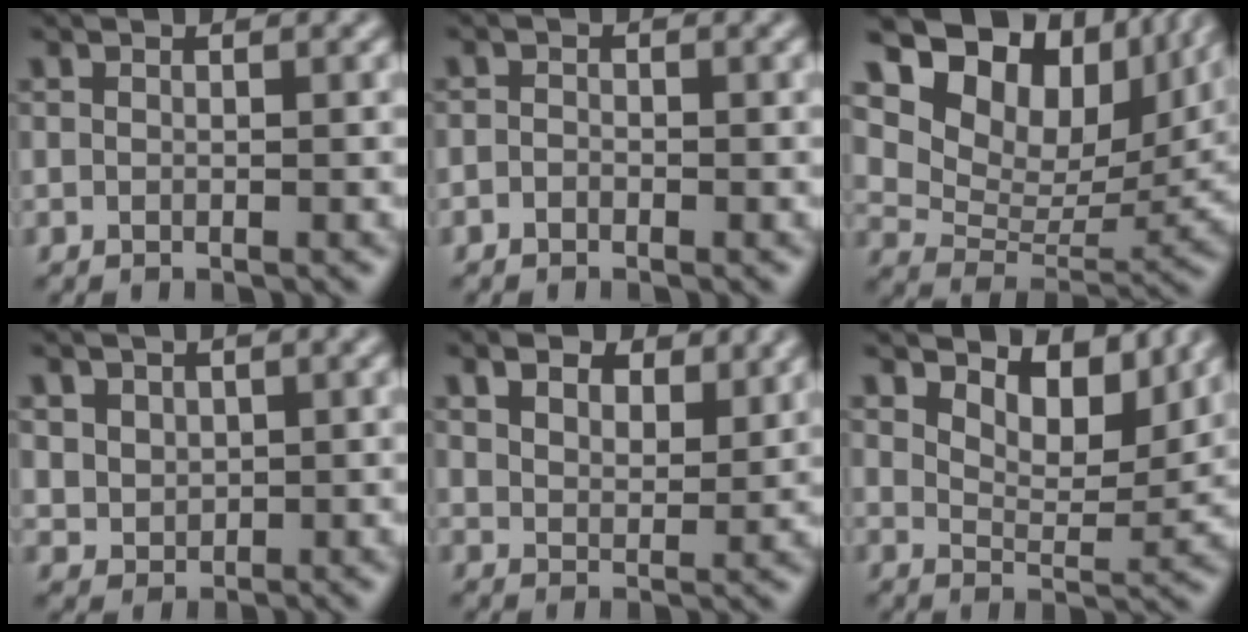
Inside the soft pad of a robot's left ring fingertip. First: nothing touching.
{"total": 0.8, "force": [-0.5, 0.5, 0.3], "torque": [-0.004, -0.001, -0.012]}
{"total": 14.2, "force": [8.0, 8.3, 8.3], "torque": [-0.164, 0.024, 0.144]}
{"total": 2.2, "force": [1.0, 1.8, 0.8], "torque": [-0.027, -0.005, 0.032]}
{"total": 5.6, "force": [3.9, 2.9, 2.6], "torque": [-0.051, 0.006, 0.053]}
{"total": 5.8, "force": [4.6, 2.0, 2.8], "torque": [-0.050, -0.003, 0.063]}